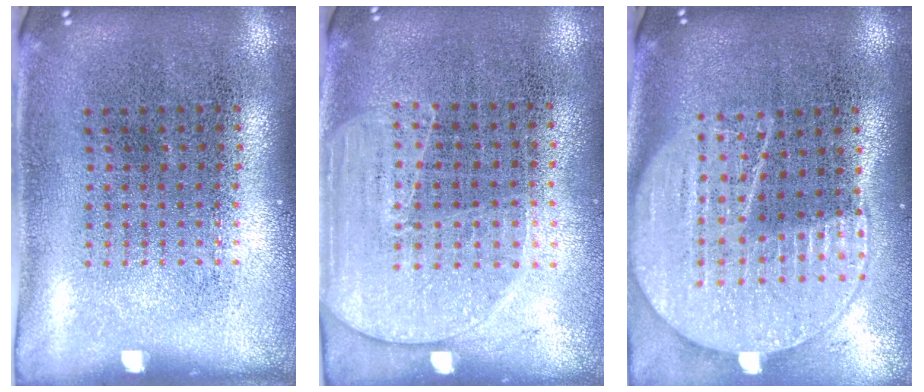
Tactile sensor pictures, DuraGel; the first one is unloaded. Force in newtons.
{"total": 1.6, "press": 1.4, "slide": 0.8}
{"total": 2.0, "press": 1.8, "slide": 1.0}